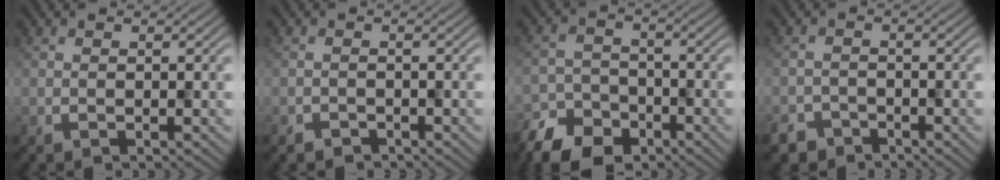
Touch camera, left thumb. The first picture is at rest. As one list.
[{"total": 1.5, "force": [-1.3, 0.6, -0.2], "torque": [0.007, 0.000, -0.020]}, {"total": 7.2, "force": [-5.9, 3.7, 2.0], "torque": [-0.036, -0.013, -0.107]}, {"total": 2.9, "force": [-2.5, 1.4, -0.1], "torque": [0.008, -0.003, -0.043]}]